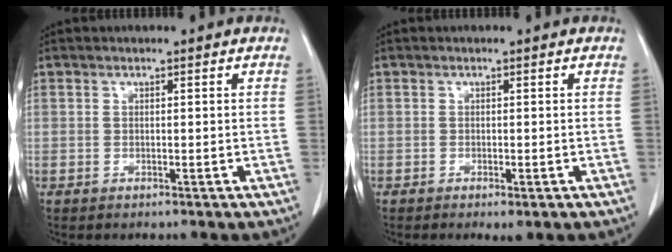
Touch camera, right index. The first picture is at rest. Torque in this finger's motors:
{"motor_torque": [0.25, -0.21, 0.03, 0.03]}